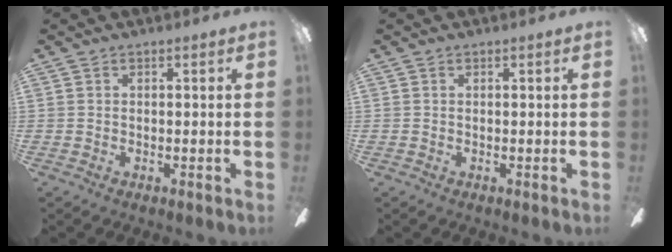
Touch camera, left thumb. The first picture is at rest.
{"total": 0.0}